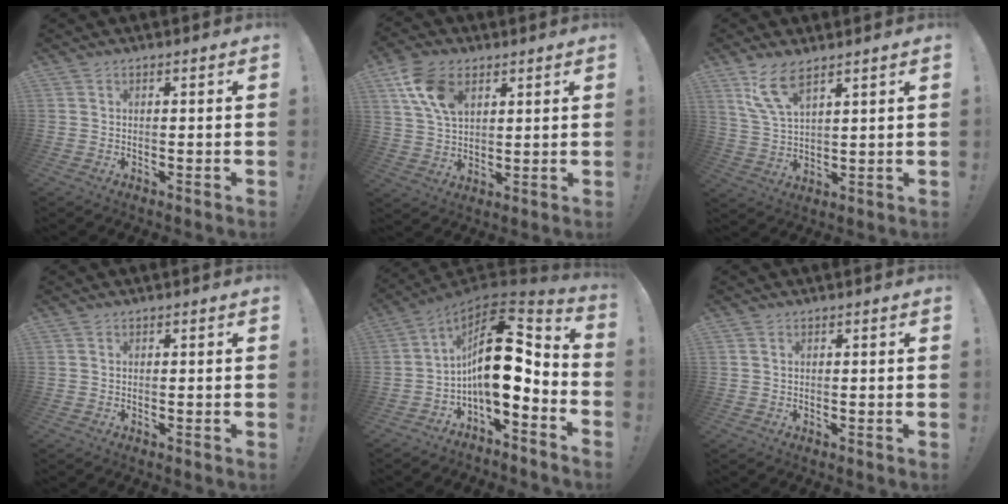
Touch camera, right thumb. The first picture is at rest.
{"total": 12.1, "force": [6.1, 7.4, 7.4], "torque": [-0.136, -0.014, 0.119]}
{"total": 9.4, "force": [6.5, 3.1, 6.0], "torque": [-0.113, -0.021, 0.123]}
{"total": 0.0}
{"total": 18.5, "force": [0.8, 9.2, 16.0], "torque": [-0.273, 0.000, 0.018]}
{"total": 0.6, "force": [0.4, 0.3, 0.4], "torque": [-0.009, 0.001, 0.008]}